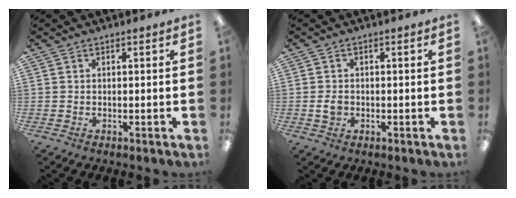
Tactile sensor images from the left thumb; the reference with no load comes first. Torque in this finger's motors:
{"motor_torque": [-0.32, 0.31, 0.28, -0.30, 0.03]}